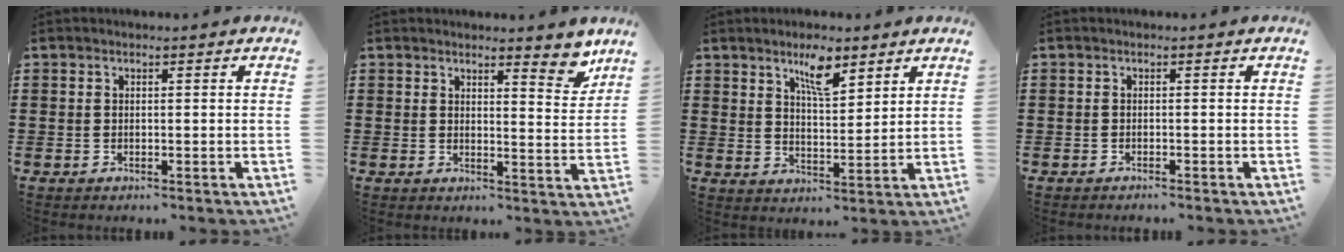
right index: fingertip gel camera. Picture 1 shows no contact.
{"total": 4.5, "force": [4.0, 0.8, 1.8], "torque": [-0.022, -0.016, 0.067]}
{"total": 5.9, "force": [4.2, 1.6, 3.8], "torque": [-0.062, -0.010, 0.067]}
{"total": 0.6, "force": [-0.5, 0.0, 0.1], "torque": [-0.004, -0.002, -0.011]}